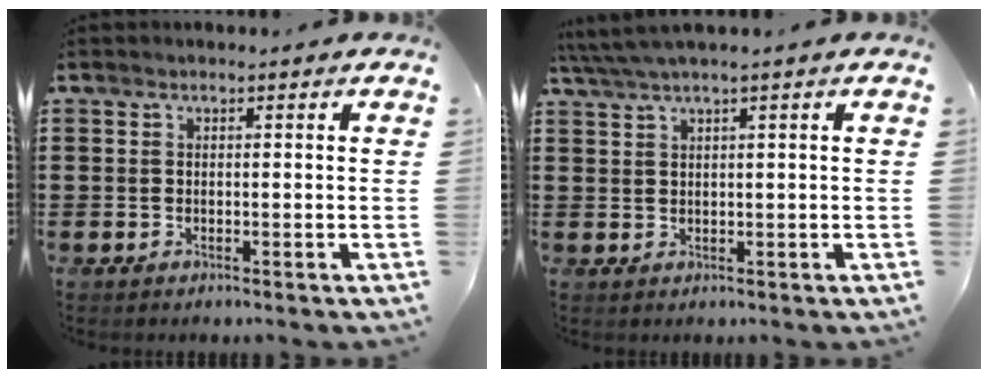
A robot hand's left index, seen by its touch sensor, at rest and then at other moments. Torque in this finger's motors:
{"motor_torque": [1.04, -1.10, 0.37, 0.12]}